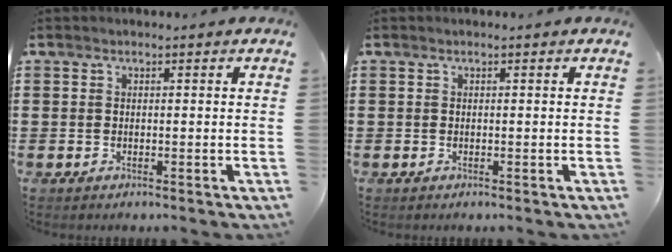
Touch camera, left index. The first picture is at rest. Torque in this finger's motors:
{"motor_torque": [0.01, 0.00, 0.00, 0.00]}